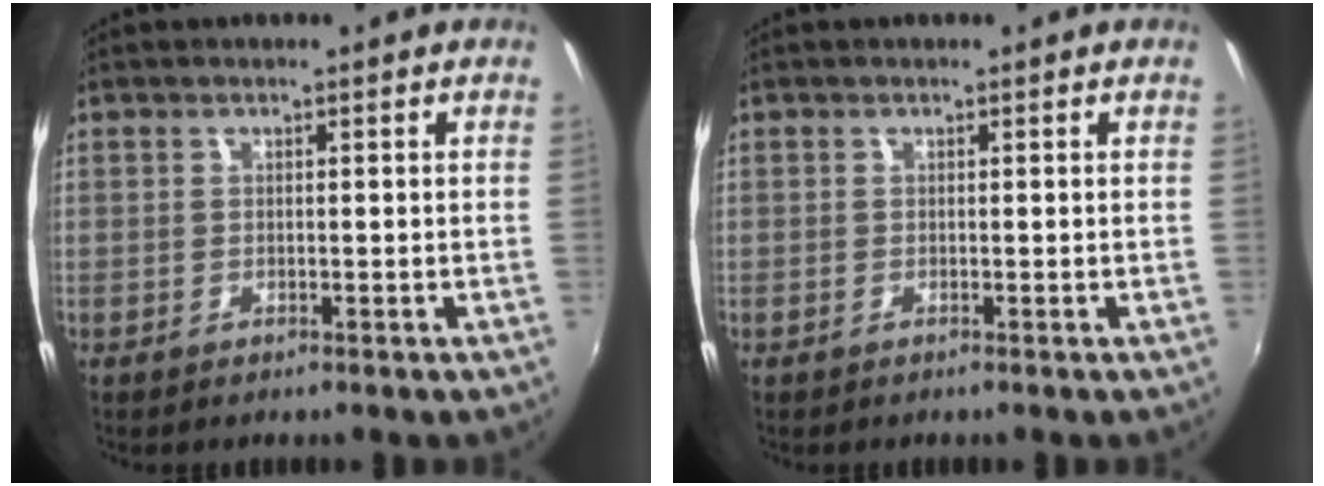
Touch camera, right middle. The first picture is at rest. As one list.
[{"total": 0.0}]